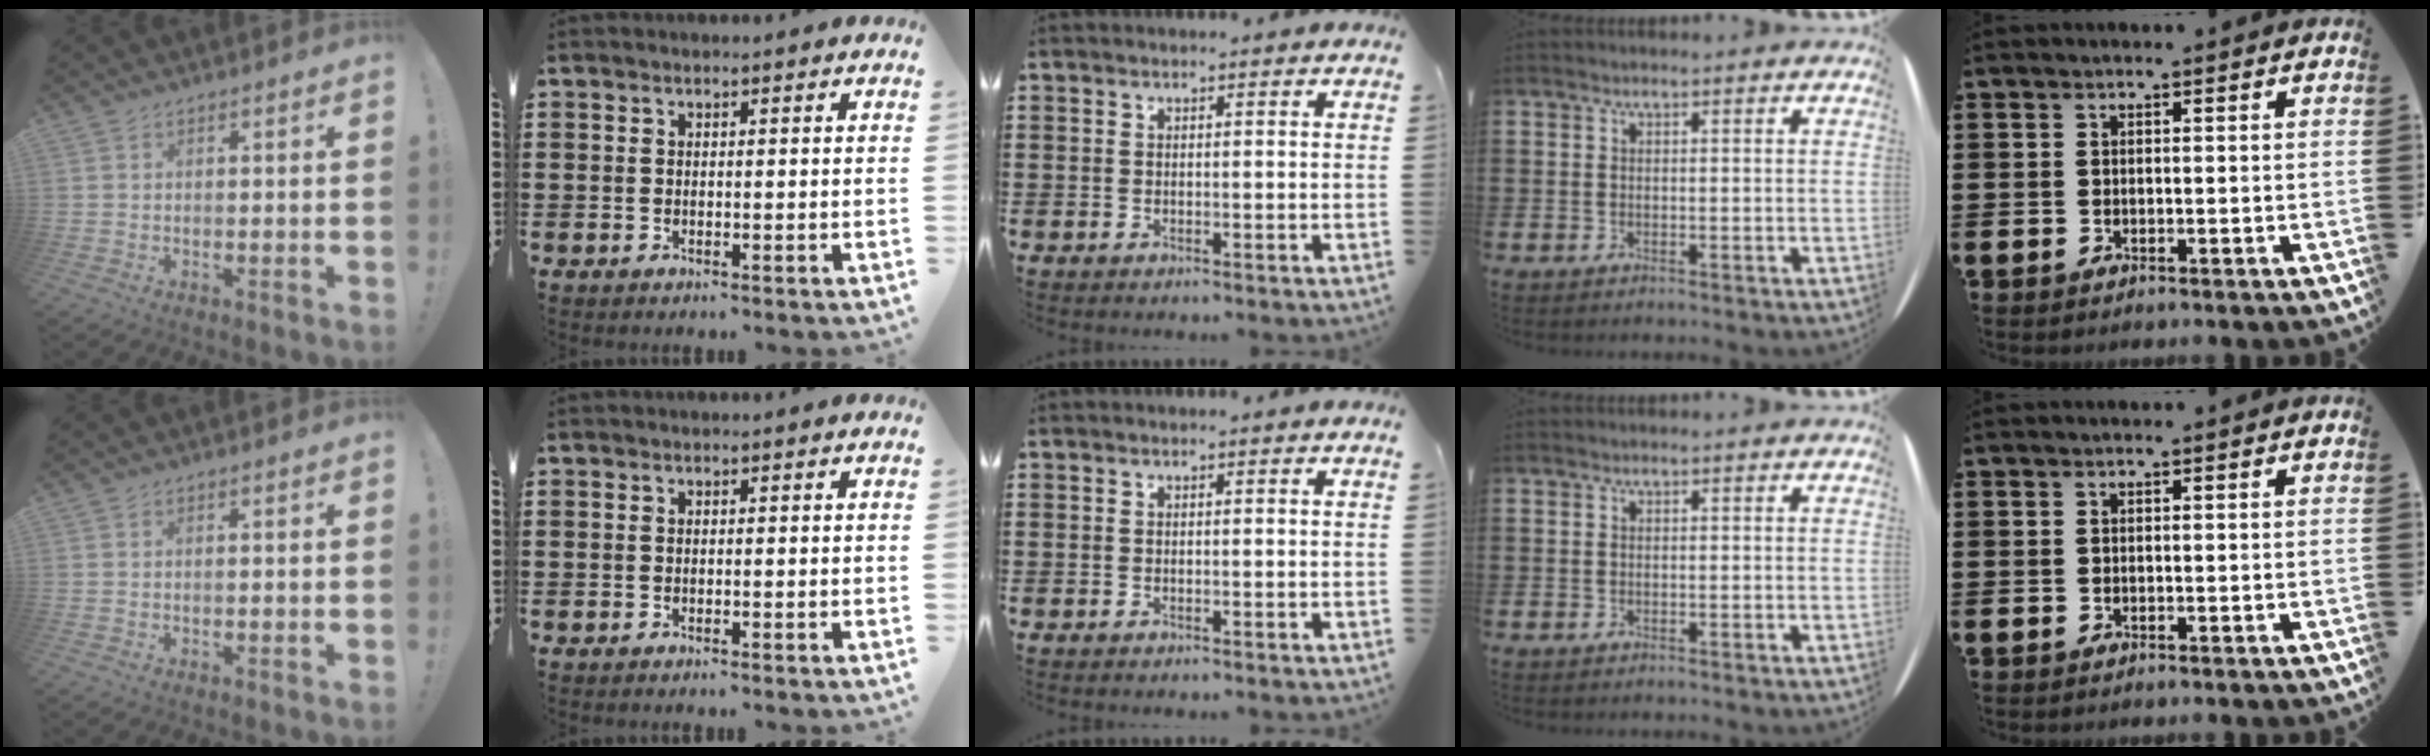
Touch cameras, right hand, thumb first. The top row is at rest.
{}